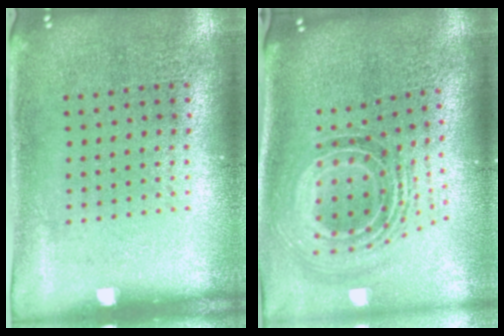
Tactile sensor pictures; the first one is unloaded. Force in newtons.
{"total": 1.9, "press": 1.4, "slide": 1.2}